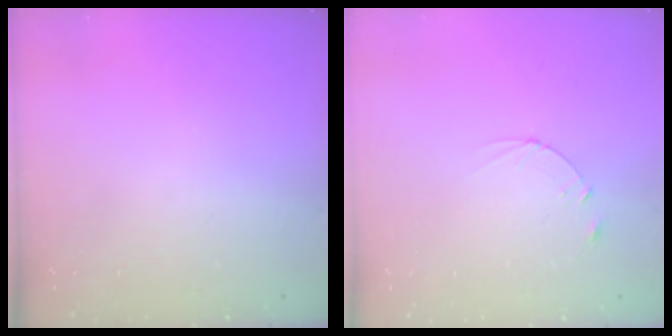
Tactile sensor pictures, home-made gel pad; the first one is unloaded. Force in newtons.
{"total": 2.4, "press": 2.3, "slide": 0.2}